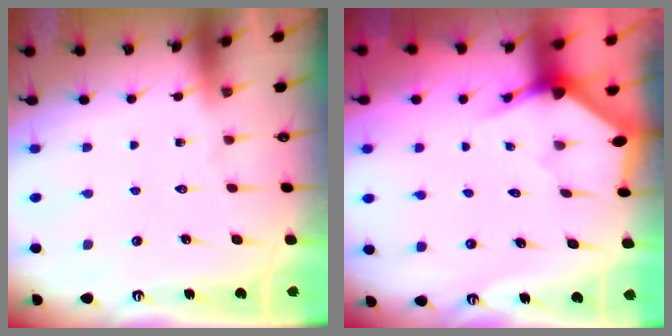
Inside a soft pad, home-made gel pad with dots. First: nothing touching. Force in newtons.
{"total": 3.0, "press": 3.0, "slide": 0.2}